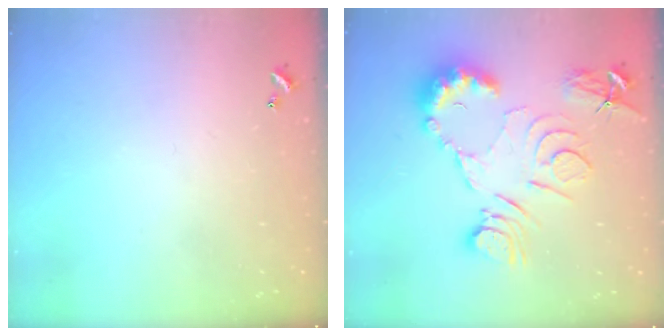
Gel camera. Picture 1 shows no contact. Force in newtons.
{"total": 14.5, "press": 14.5, "slide": 0.9}